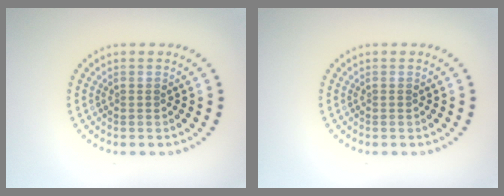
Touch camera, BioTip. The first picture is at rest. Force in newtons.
{"total": 0.0}